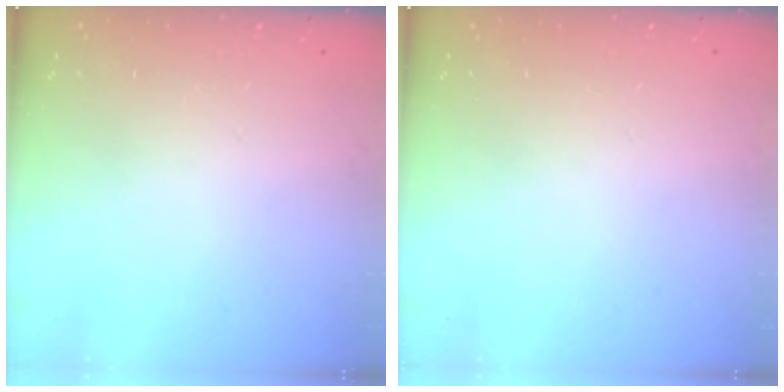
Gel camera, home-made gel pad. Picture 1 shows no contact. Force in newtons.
{"total": 0.0}